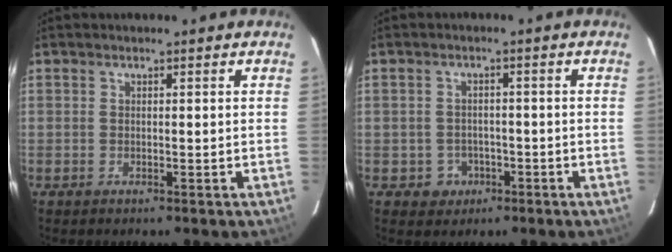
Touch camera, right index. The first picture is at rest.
{"total": 4.0, "force": [-1.6, 3.7, 0.4], "torque": [-0.017, 0.013, -0.015]}